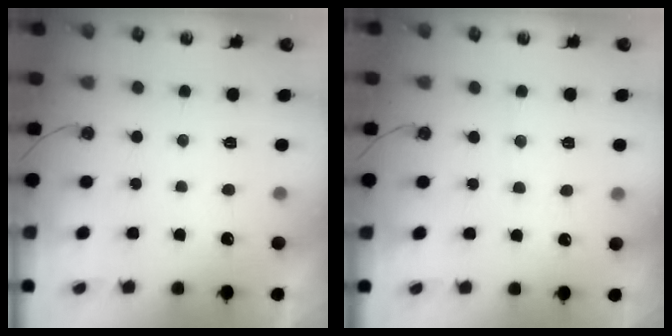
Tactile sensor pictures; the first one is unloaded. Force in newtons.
{"total": 4.3, "press": 4.2, "slide": 0.6}